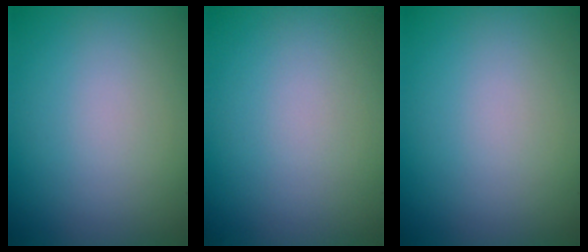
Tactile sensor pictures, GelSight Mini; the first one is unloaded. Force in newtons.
{"total": 0.0}
{"total": 0.0}